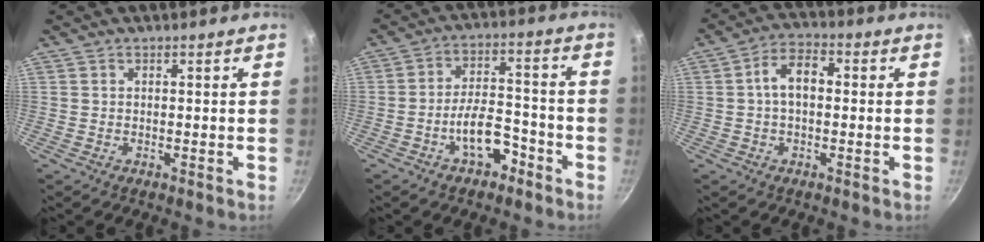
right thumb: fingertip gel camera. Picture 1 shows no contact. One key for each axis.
{"total": 8.6, "fx": -4.4, "fy": 4.6, "fz": 5.8, "tx": -0.086, "ty": 0.045, "tz": -0.075}
{"total": 7.0, "fx": 0.4, "fy": 4.2, "fz": 5.6, "tx": -0.093, "ty": 0.023, "tz": 0.000}